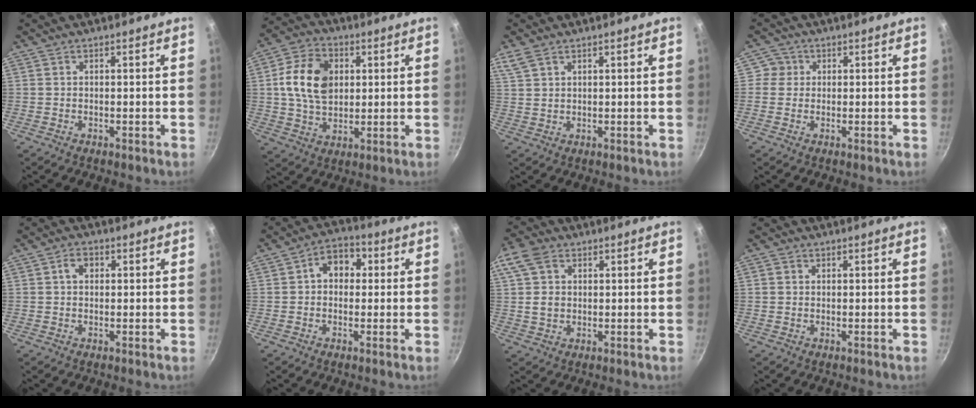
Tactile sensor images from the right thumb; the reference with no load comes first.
{"total": 12.9, "force": [2.3, 9.2, 8.8], "torque": [-0.139, 0.003, 0.036]}
{"total": 3.6, "force": [2.4, 1.9, 1.9], "torque": [-0.037, -0.003, 0.054]}
{"total": 2.7, "force": [0.4, 2.7, 0.2], "torque": [0.024, 0.003, -0.002]}
{"total": 2.9, "force": [0.7, 2.2, 1.8], "torque": [-0.019, 0.004, 0.007]}
{"total": 7.2, "force": [1.2, 5.5, 4.5], "torque": [-0.028, 0.013, 0.003]}
{"total": 7.9, "force": [2.4, 5.9, 4.8], "torque": [-0.080, -0.003, 0.036]}
{"total": 1.2, "force": [0.3, 1.1, 0.4], "torque": [-0.004, 0.001, 0.003]}